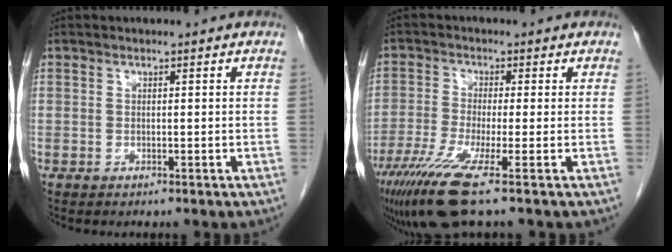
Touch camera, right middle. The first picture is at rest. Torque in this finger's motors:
{"motor_torque": [1.02, -1.11, 0.69, 0.21]}